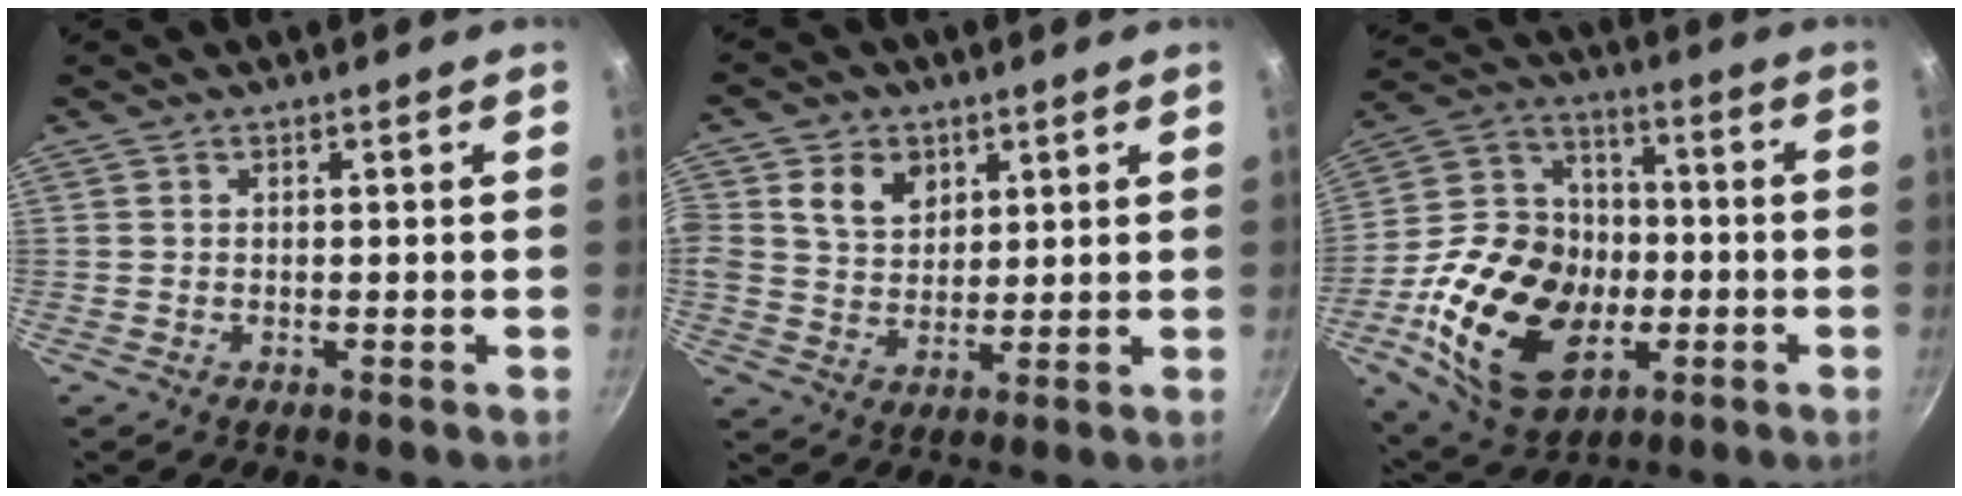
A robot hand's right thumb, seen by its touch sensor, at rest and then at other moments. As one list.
[{"total": 8.3, "force": [3.1, 6.4, 4.2], "torque": [-0.056, -0.013, 0.051]}, {"total": 25.1, "force": [-6.2, 17.5, 16.9], "torque": [-0.293, 0.034, -0.102]}]